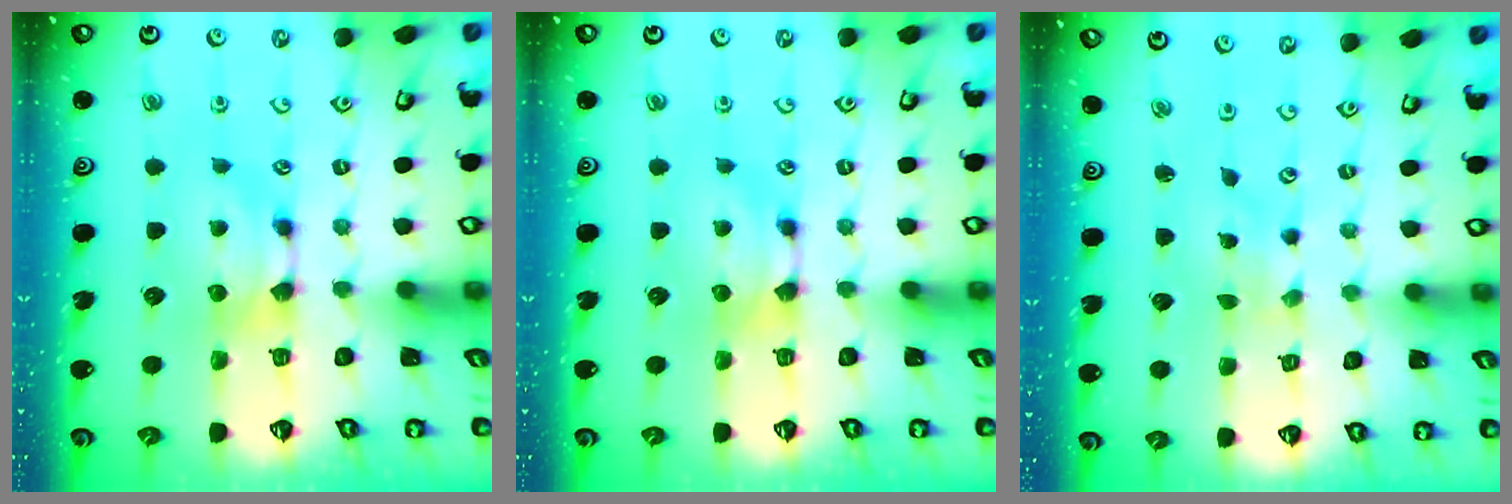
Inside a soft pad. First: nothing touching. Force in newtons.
{"total": 0.0}
{"total": 5.1, "press": 5.1, "slide": 0.7}